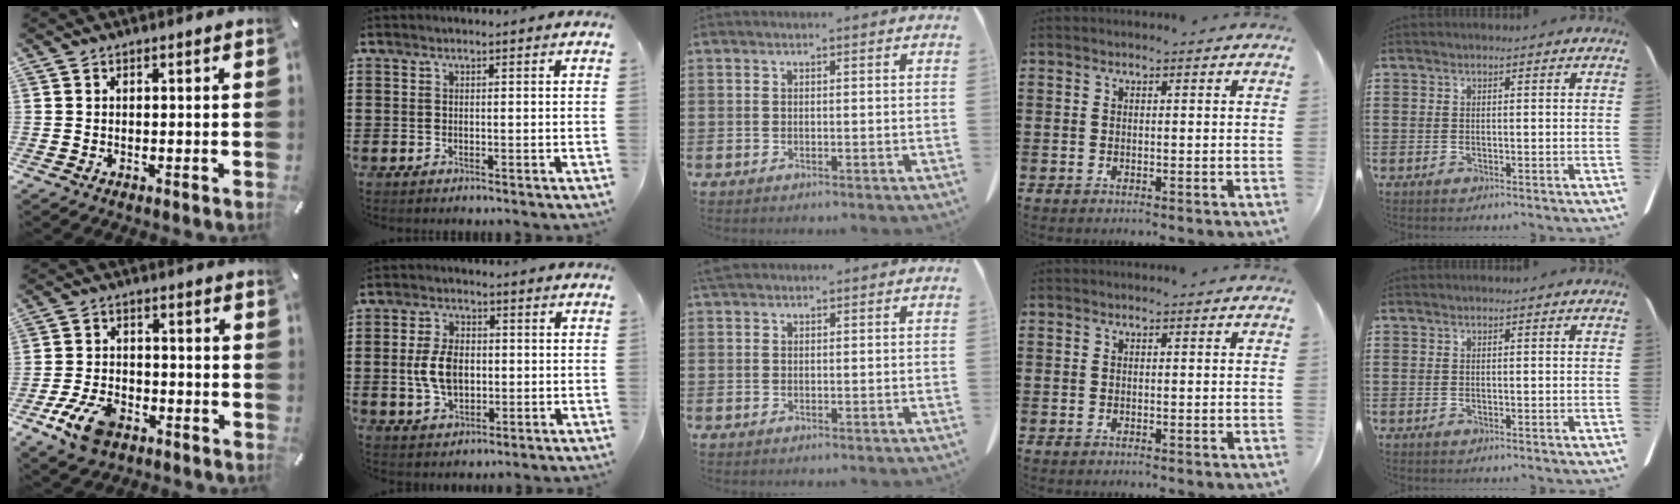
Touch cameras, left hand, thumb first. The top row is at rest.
{"thumb": {"total": 9.8, "force": [-5.4, 5.8, 5.9], "torque": [-0.122, 0.022, -0.097]}, "index": {"total": 6.8, "force": [-0.2, 4.2, 5.3], "torque": [-0.124, 0.006, -0.008]}, "middle": {"total": 1.4, "force": [1.1, 0.5, 0.6], "torque": [-0.016, 0.000, 0.023]}}